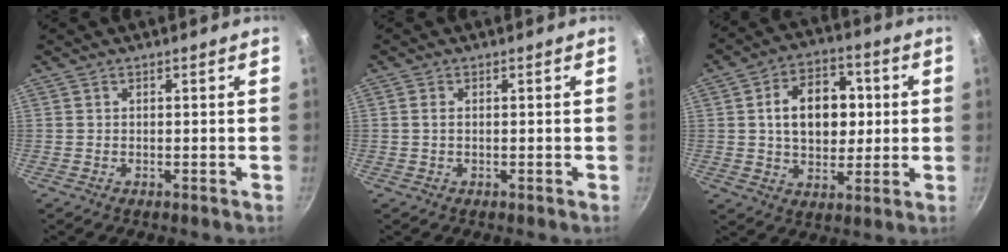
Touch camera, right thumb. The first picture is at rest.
{"total": 1.1, "force": [0.1, 0.7, 0.9], "torque": [-0.020, 0.001, 0.001]}
{"total": 14.1, "force": [1.7, 10.0, 9.9], "torque": [-0.115, 0.011, 0.024]}